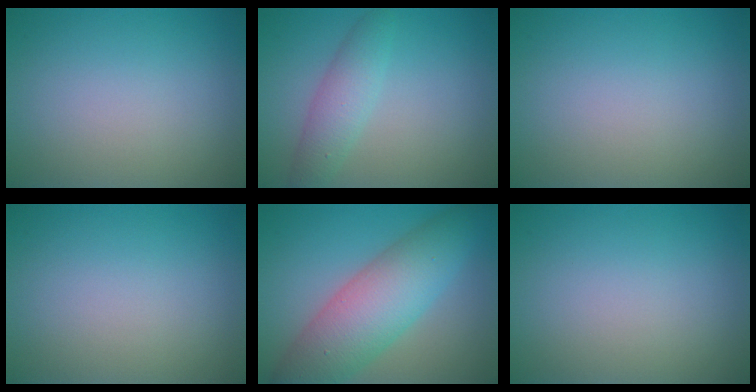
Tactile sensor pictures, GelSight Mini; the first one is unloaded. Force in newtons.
{"total": 3.0, "press": 3.0, "slide": 0.1}
{"total": 0.0}
{"total": 0.0}
{"total": 8.0, "press": 8.0, "slide": 0.0}
{"total": 0.0}